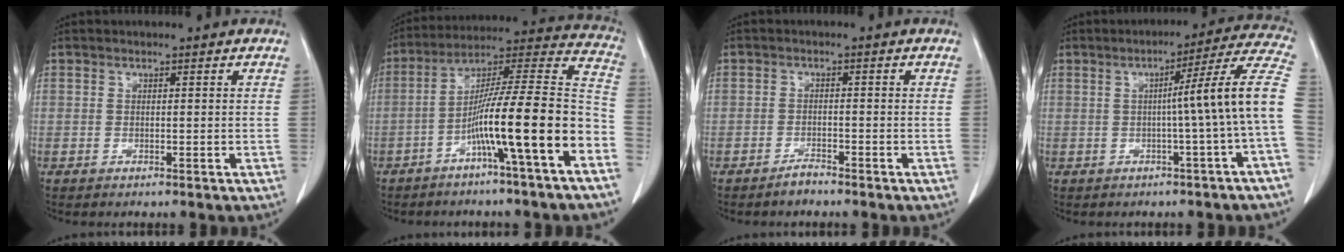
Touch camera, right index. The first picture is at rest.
{"total": 17.0, "force": [-7.0, -0.4, 15.5], "torque": [-0.240, 0.020, -0.118]}
{"total": 1.8, "force": [-1.7, 0.5, 0.5], "torque": [-0.004, 0.001, -0.028]}
{"total": 11.2, "force": [-1.0, -2.3, 10.9], "torque": [-0.133, 0.020, -0.017]}